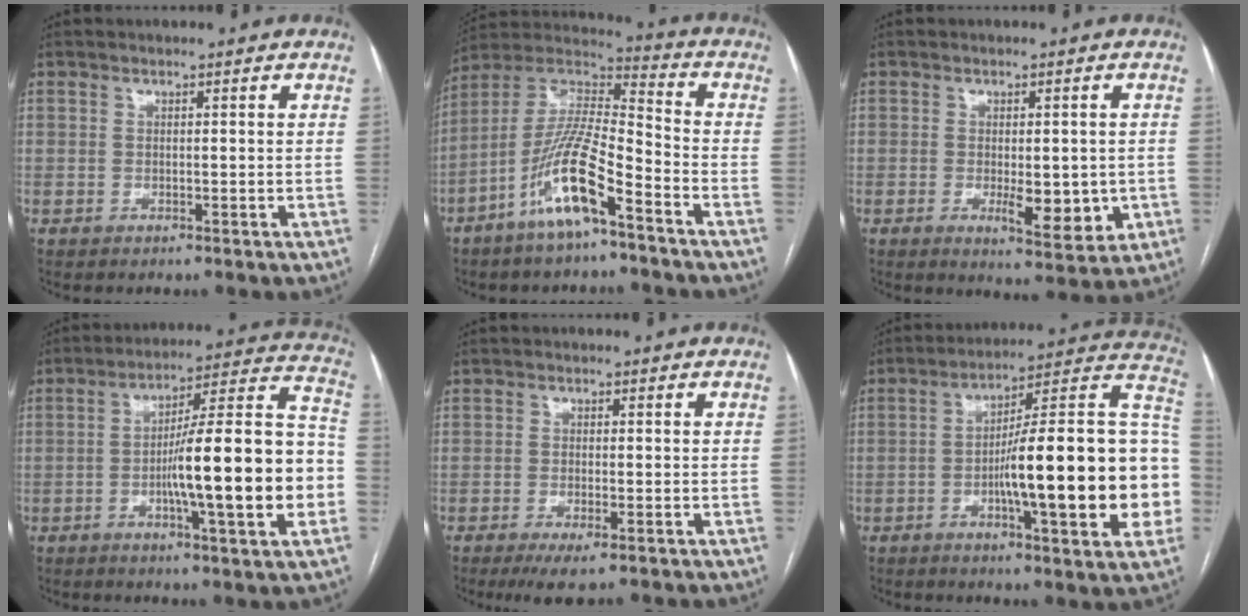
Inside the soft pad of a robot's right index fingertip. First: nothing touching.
{"total": 13.7, "force": [-7.4, 2.3, 11.3], "torque": [-0.224, -0.002, -0.141]}
{"total": 7.2, "force": [-1.5, 2.6, 6.6], "torque": [-0.086, -0.011, -0.011]}
{"total": 19.4, "force": [-3.9, 1.6, 18.9], "torque": [-0.266, 0.020, -0.058]}
{"total": 3.8, "force": [-2.1, 0.7, 3.0], "torque": [-0.048, -0.009, -0.033]}
{"total": 25.0, "force": [-3.9, 3.6, 24.4], "torque": [-0.276, 0.029, -0.056]}